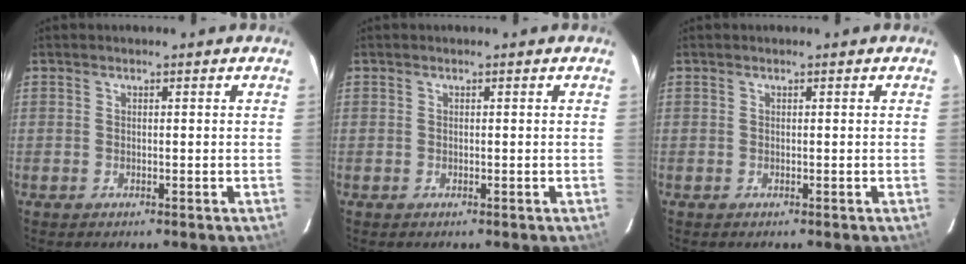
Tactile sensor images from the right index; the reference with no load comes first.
{"total": 0.0}
{"total": 0.0}